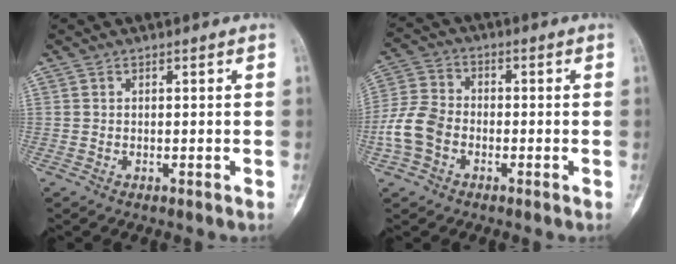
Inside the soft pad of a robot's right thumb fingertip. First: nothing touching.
{"total": 8.5, "force": [-2.8, 6.2, 5.1], "torque": [-0.106, 0.022, -0.062]}